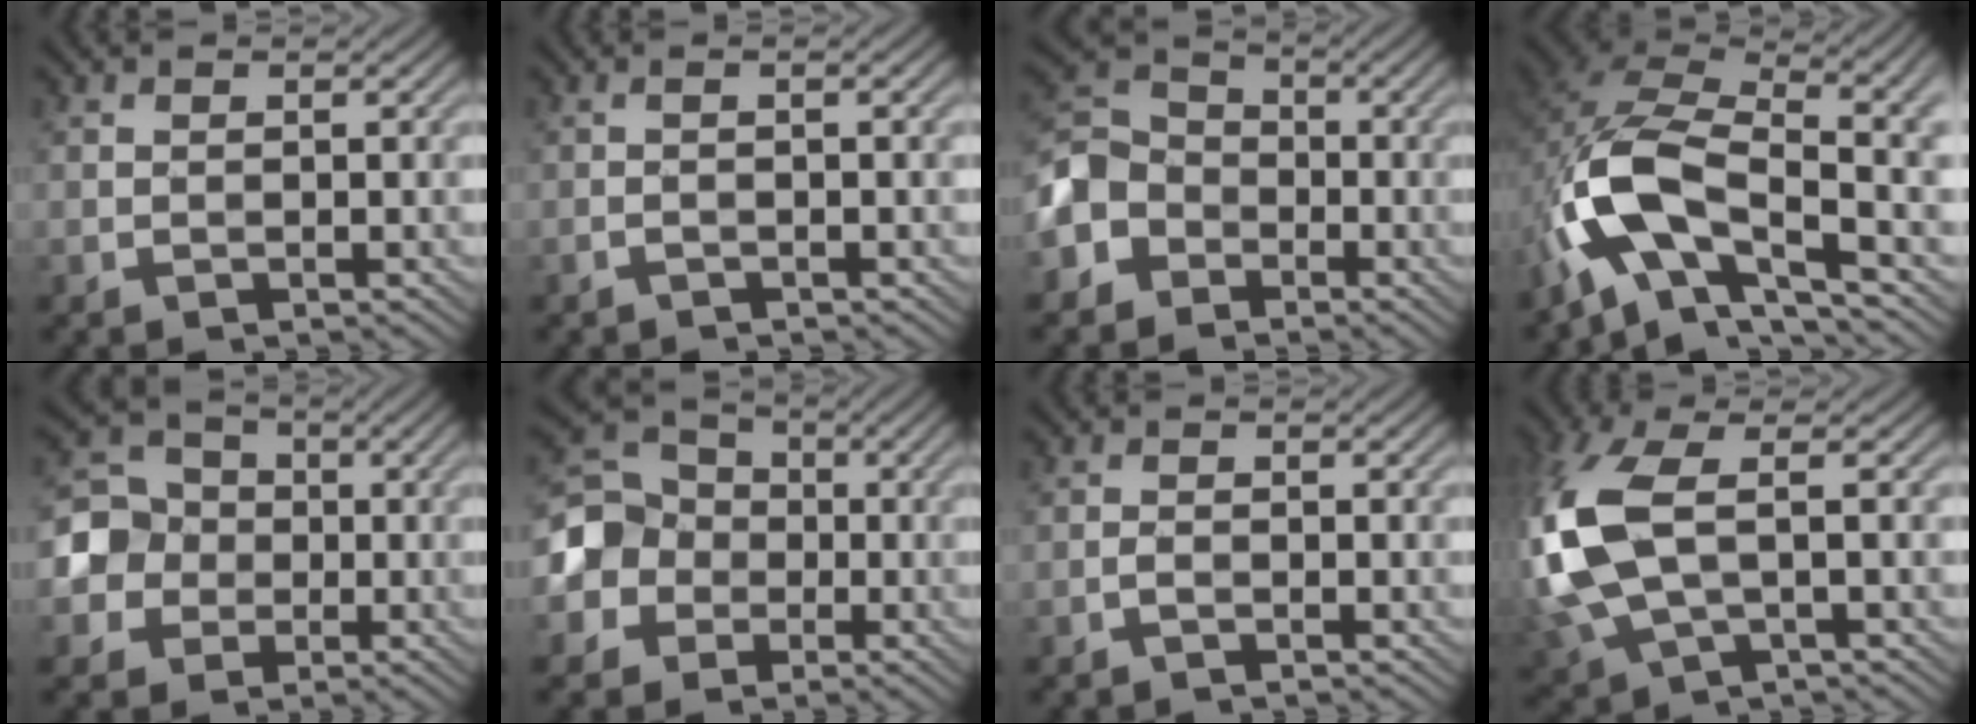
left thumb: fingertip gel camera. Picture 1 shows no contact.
{"total": 2.2, "force": [-0.1, 0.4, 2.2], "torque": [-0.032, 0.007, -0.012]}
{"total": 6.8, "force": [-3.3, 5.5, 2.3], "torque": [-0.061, 0.011, -0.094]}
{"total": 14.7, "force": [-3.5, 6.9, 12.5], "torque": [-0.233, -0.007, -0.066]}
{"total": 7.2, "force": [-1.0, 6.8, 2.2], "torque": [-0.059, 0.002, -0.045]}
{"total": 8.6, "force": [-1.6, 7.9, 3.0], "torque": [-0.085, -0.004, -0.064]}
{"total": 0.8, "force": [-0.6, 0.2, 0.6], "torque": [-0.012, 0.004, -0.013]}
{"total": 12.5, "force": [0.7, 6.2, 10.9], "torque": [-0.297, -0.002, 0.014]}